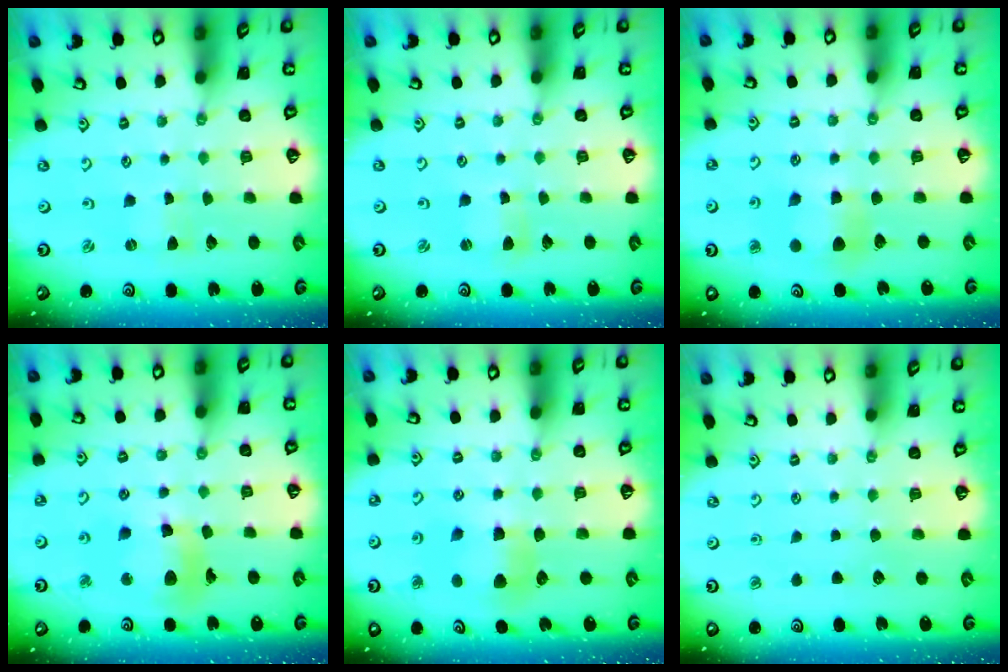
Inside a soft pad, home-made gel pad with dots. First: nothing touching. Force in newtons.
{"total": 1.6, "press": 1.6, "slide": 0.3}
{"total": 6.9, "press": 6.9, "slide": 0.3}
{"total": 13.3, "press": 13.2, "slide": 1.8}
{"total": 6.1, "press": 6.1, "slide": 0.6}
{"total": 0.0}